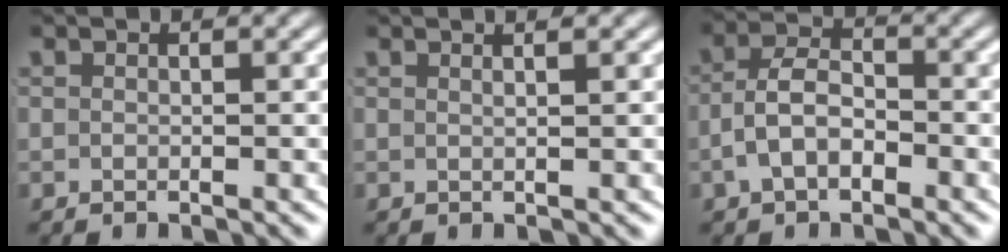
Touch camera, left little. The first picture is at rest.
{"total": 1.5, "force": [0.8, -0.4, 1.2], "torque": [-0.014, 0.001, 0.015]}
{"total": 3.8, "force": [-1.7, 2.2, 2.6], "torque": [-0.050, -0.006, -0.028]}